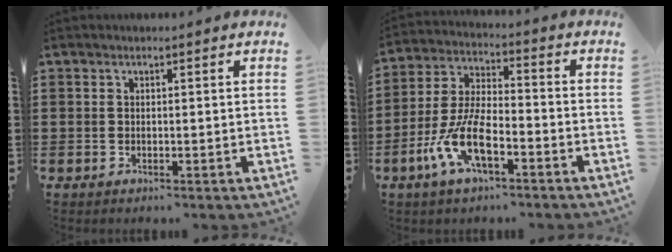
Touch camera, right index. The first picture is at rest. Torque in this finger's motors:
{"motor_torque": [2.14, 0.00, 0.98, 0.21]}